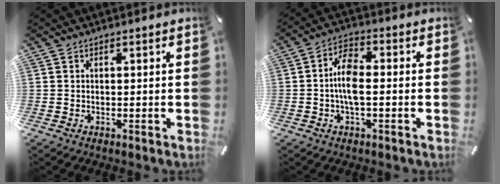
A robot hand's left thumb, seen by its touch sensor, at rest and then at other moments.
{"total": 7.5, "force": [-0.8, 3.5, 6.6], "torque": [-0.136, 0.008, -0.017]}